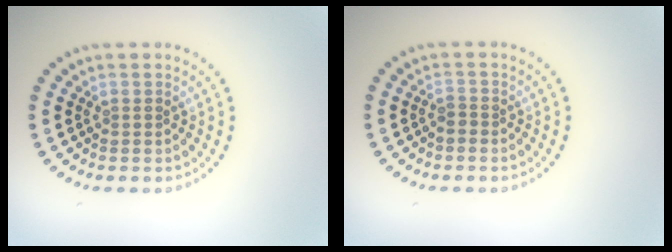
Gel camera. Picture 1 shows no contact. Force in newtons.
{"total": 0.8, "press": 0.5, "slide": 0.6}